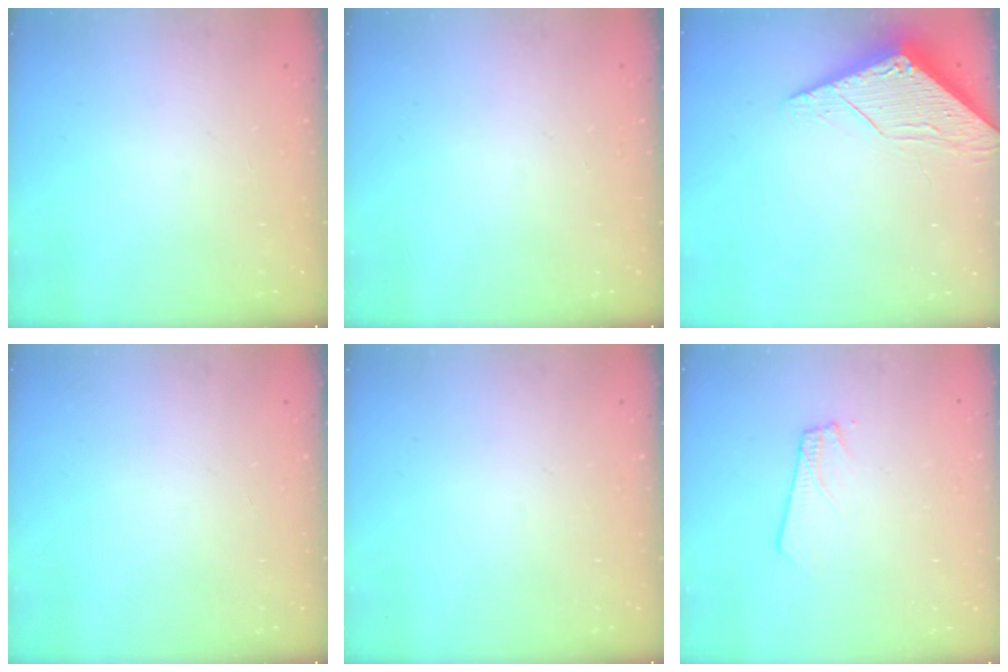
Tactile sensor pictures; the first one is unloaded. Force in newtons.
{"total": 0.0}
{"total": 6.2, "press": 6.2, "slide": 0.5}
{"total": 0.0}
{"total": 0.0}
{"total": 1.8, "press": 1.8, "slide": 0.1}